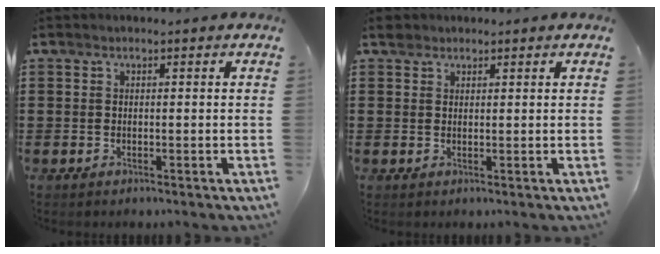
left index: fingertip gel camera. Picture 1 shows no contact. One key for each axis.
{"total": 1.6, "fx": 1.3, "fy": 1.0, "fz": 0.3, "tx": -0.010, "ty": 0.005, "tz": 0.025}